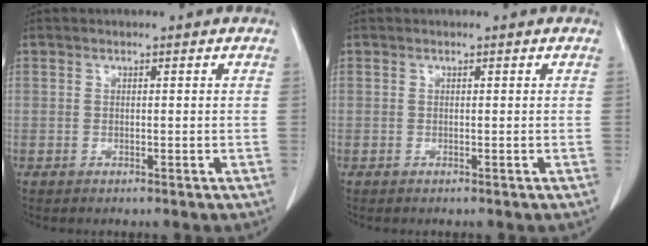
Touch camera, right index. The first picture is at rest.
{"total": 0.0}